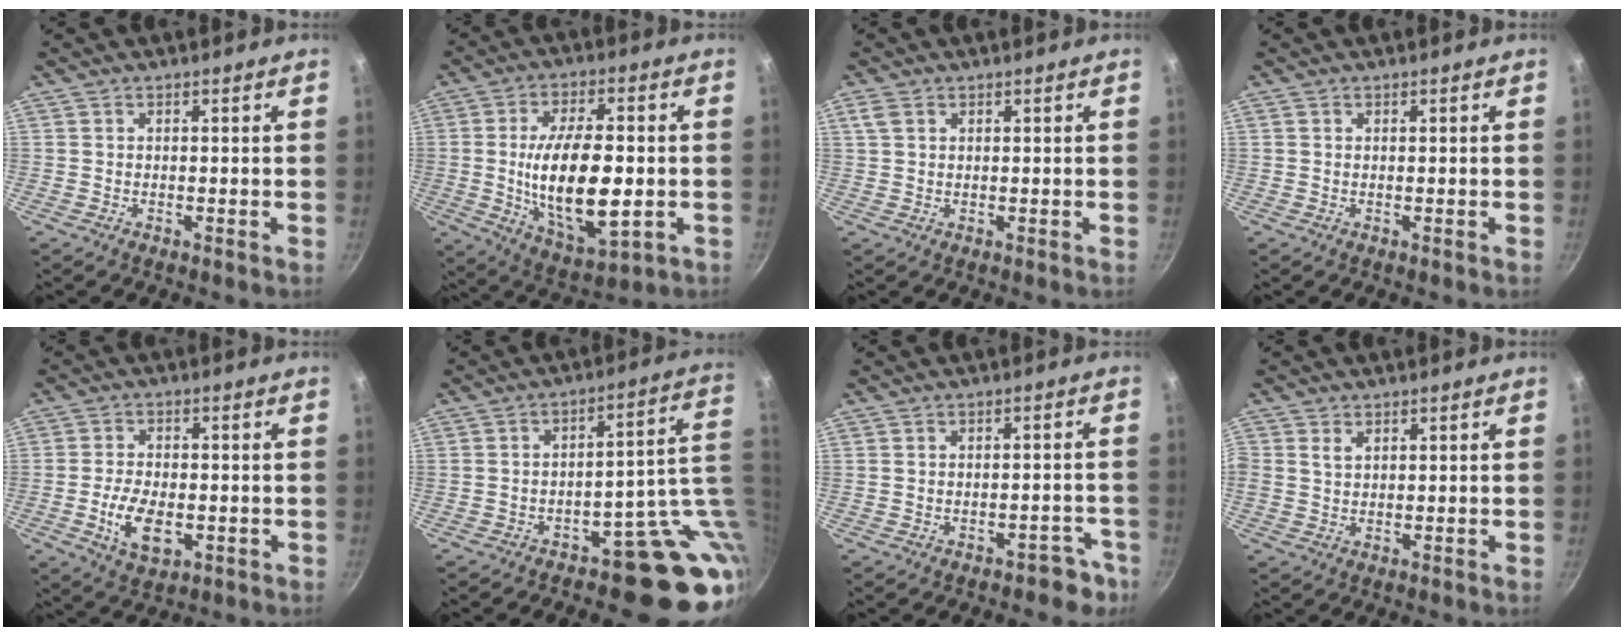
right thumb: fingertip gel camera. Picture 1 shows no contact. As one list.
[{"total": 18.1, "force": [-1.8, 8.1, 16.2], "torque": [-0.272, 0.001, -0.018]}, {"total": 2.3, "force": [1.1, 1.5, 1.4], "torque": [-0.029, 0.002, 0.026]}, {"total": 0.0}, {"total": 8.9, "force": [-2.2, 5.0, 7.1], "torque": [-0.124, 0.005, -0.034]}, {"total": 14.1, "force": [-4.1, 8.5, 10.6], "torque": [-0.041, 0.039, -0.053]}, {"total": 4.9, "force": [-3.4, 2.8, 2.1], "torque": [0.012, 0.049, -0.019]}, {"total": 2.2, "force": [0.9, 1.6, 1.2], "torque": [-0.018, 0.000, 0.017]}]